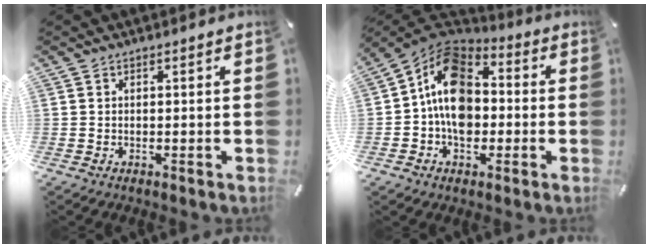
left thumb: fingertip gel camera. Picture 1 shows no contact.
{"total": 13.7, "force": [-1.4, 10.6, 8.7], "torque": [-0.157, 0.020, -0.028]}